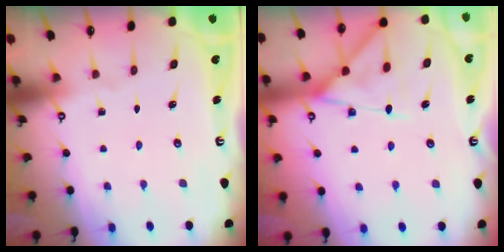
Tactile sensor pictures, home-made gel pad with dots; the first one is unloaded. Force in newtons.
{"total": 13.4, "press": 13.3, "slide": 1.4}